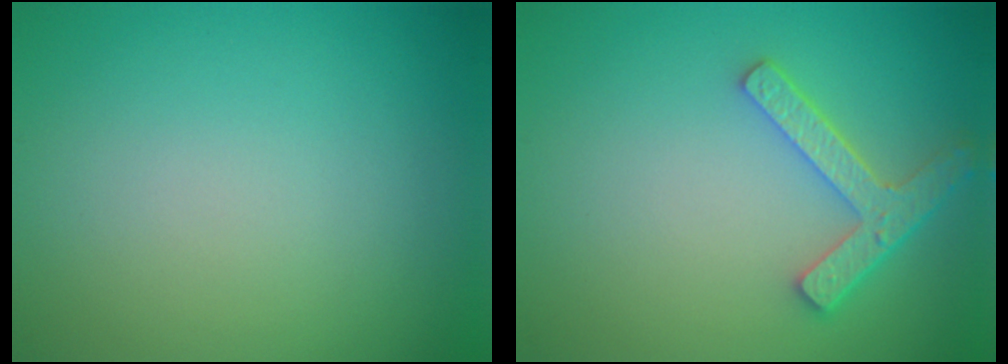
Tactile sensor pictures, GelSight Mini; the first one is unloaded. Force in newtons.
{"total": 3.7, "press": 3.0, "slide": 2.1}